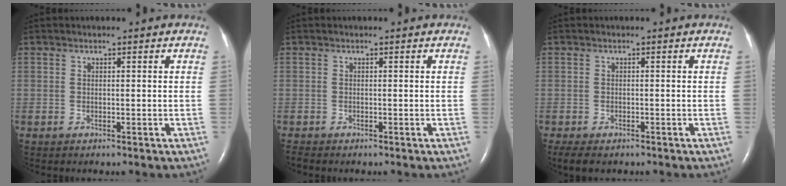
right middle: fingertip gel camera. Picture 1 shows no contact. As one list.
[{"total": 0.7, "force": [-0.7, 0.0, 0.2], "torque": [-0.009, -0.003, -0.013]}, {"total": 4.7, "force": [-3.4, 2.0, 2.4], "torque": [-0.042, -0.012, -0.051]}]